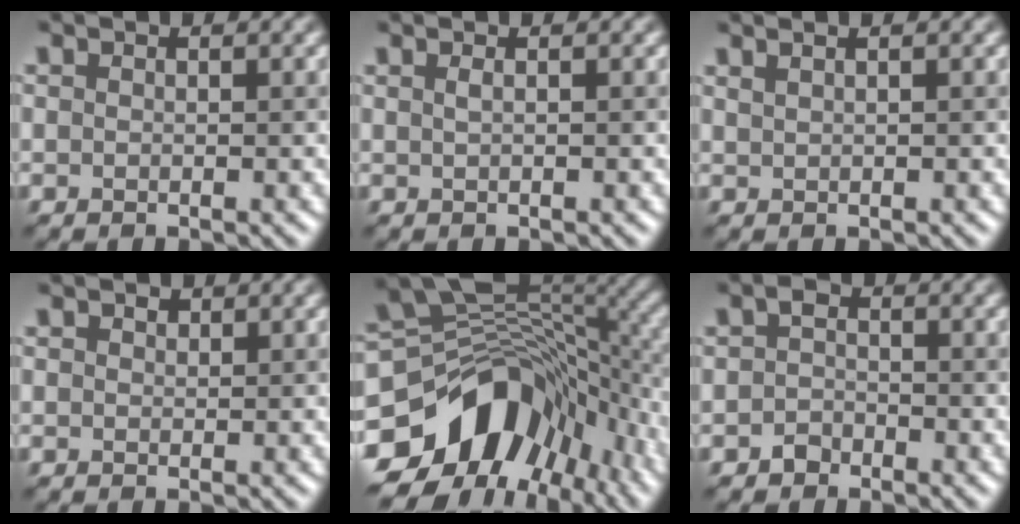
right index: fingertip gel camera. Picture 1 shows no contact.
{"total": 0.7, "force": [0.2, 0.3, 0.6], "torque": [-0.004, 0.000, 0.000]}
{"total": 1.7, "force": [1.1, 0.7, 1.0], "torque": [-0.011, 0.000, 0.011]}
{"total": 0.7, "force": [0.5, 0.5, 0.2], "torque": [-0.004, 0.000, 0.008]}
{"total": 14.8, "force": [-6.0, 10.1, 9.0], "torque": [-0.155, -0.008, -0.095]}
{"total": 1.5, "force": [-0.9, 1.1, 0.4], "torque": [-0.002, 0.004, -0.020]}